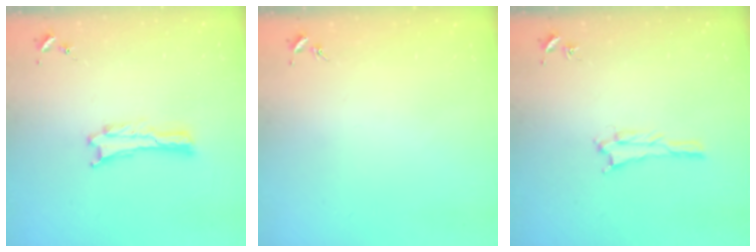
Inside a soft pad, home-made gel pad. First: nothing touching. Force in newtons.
{"total": 0.0}
{"total": 1.7, "press": 1.7, "slide": 0.2}